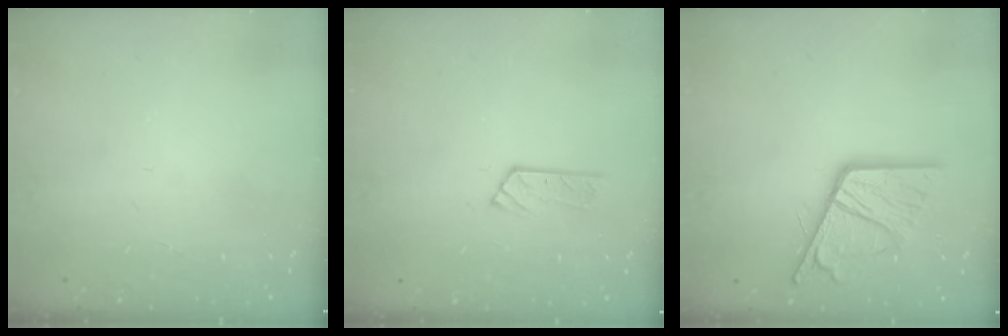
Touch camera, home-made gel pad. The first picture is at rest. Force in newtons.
{"total": 3.2, "press": 3.2, "slide": 0.4}
{"total": 17.0, "press": 16.9, "slide": 1.9}